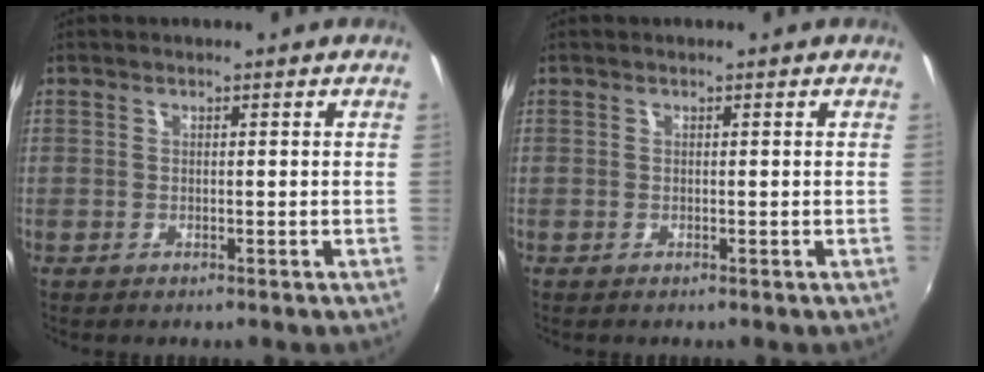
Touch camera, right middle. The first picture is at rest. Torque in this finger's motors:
{"motor_torque": [-0.04, 0.05, 0.00, 0.00]}